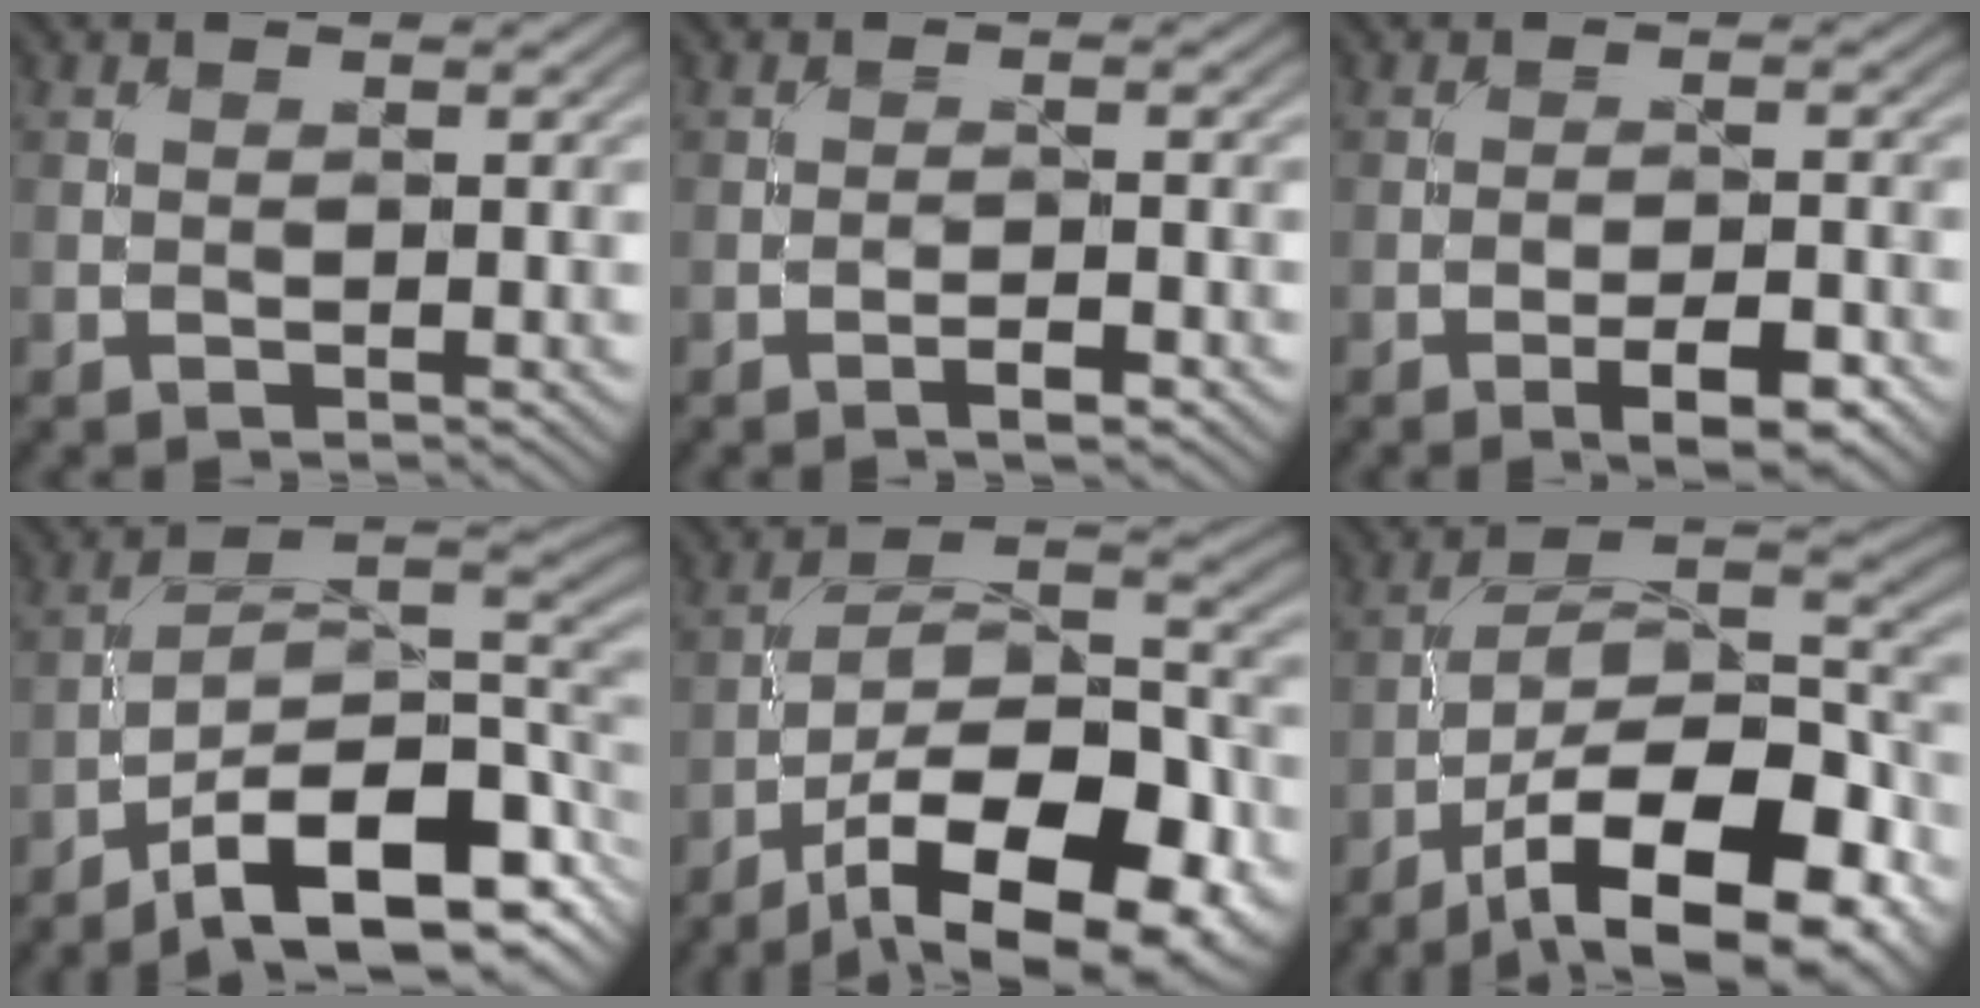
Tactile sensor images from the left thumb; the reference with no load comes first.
{"total": 2.1, "force": [-1.4, 0.4, 1.5], "torque": [-0.030, 0.003, -0.028]}
{"total": 4.7, "force": [-2.8, 1.4, 3.6], "torque": [-0.057, 0.007, -0.039]}
{"total": 14.4, "force": [-8.1, 5.6, 10.5], "torque": [-0.176, -0.010, -0.144]}
{"total": 17.5, "force": [-10.3, 7.0, 12.4], "torque": [-0.182, -0.012, -0.167]}
{"total": 16.8, "force": [-9.9, 6.6, 11.9], "torque": [-0.185, -0.007, -0.170]}